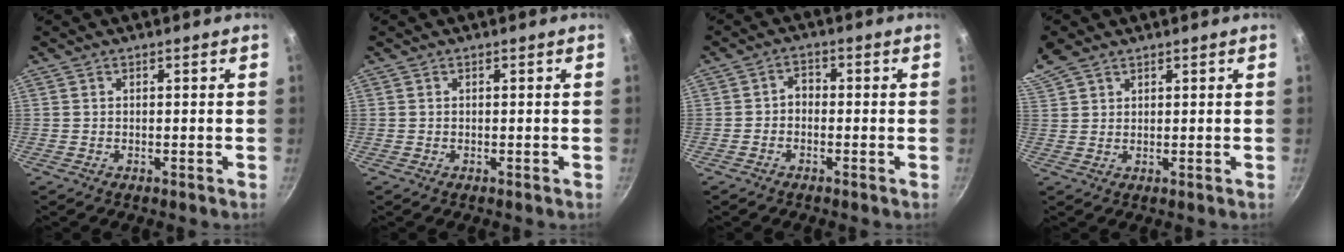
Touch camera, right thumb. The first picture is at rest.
{"total": 0.0}
{"total": 2.3, "force": [-1.0, 1.7, 1.3], "torque": [-0.019, 0.019, -0.023]}
{"total": 7.8, "force": [5.5, 4.3, 3.5], "torque": [-0.072, 0.018, 0.114]}